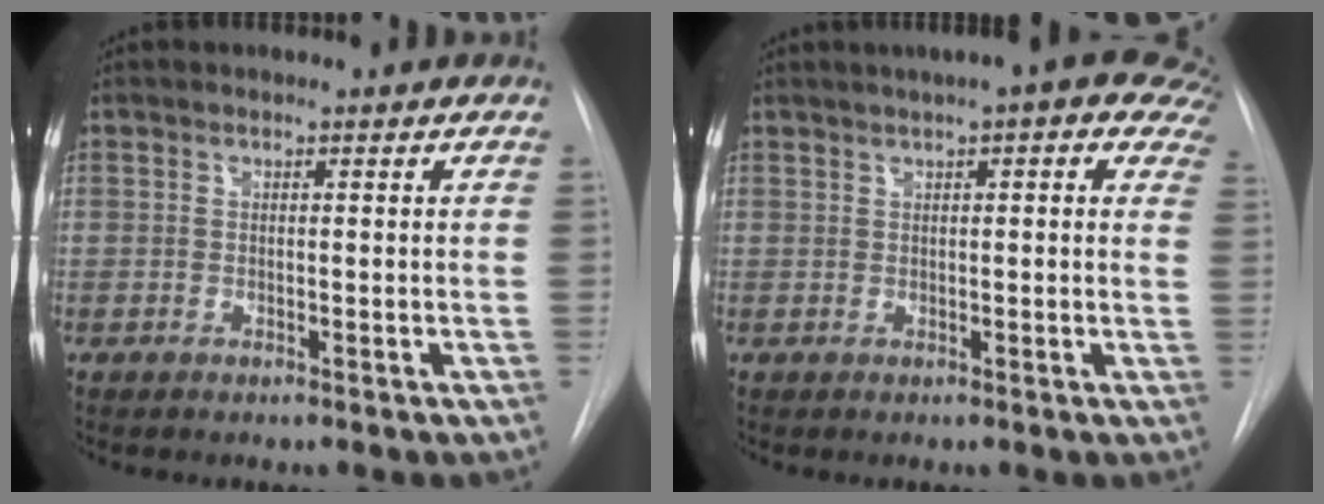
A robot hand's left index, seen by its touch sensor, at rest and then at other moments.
{"total": 13.7, "force": [9.3, 3.2, 9.5], "torque": [-0.130, 0.029, 0.103]}